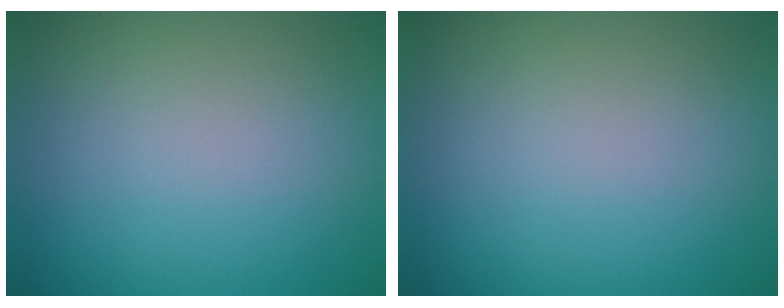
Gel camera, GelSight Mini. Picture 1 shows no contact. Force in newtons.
{"total": 0.0}